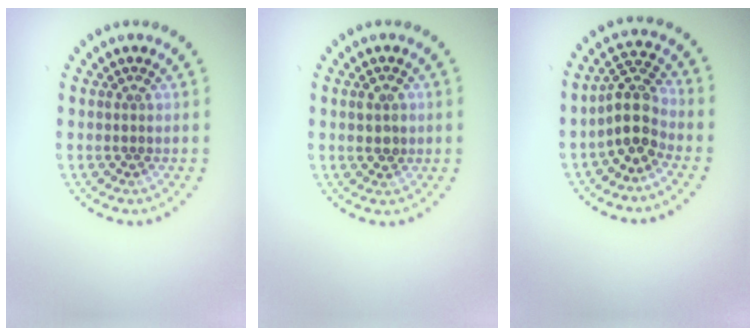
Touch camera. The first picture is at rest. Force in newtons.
{"total": 1.8, "press": 1.8, "slide": 0.1}
{"total": 3.7, "press": 2.9, "slide": 2.3}